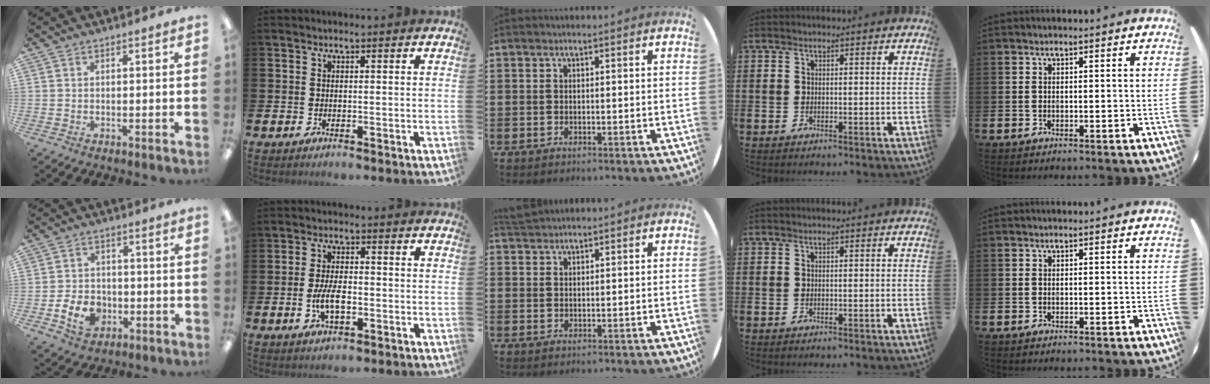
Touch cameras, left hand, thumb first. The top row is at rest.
{"thumb": {"total": 8.0, "force": [-2.8, 6.0, 4.5], "torque": [-0.088, 0.013, -0.049]}, "index": {"total": 4.9, "force": [-1.0, 2.2, 4.3], "torque": [-0.074, 0.001, -0.019]}, "middle": {"total": 1.5, "force": [1.5, 0.1, 0.0], "torque": [-0.002, 0.002, 0.030]}}